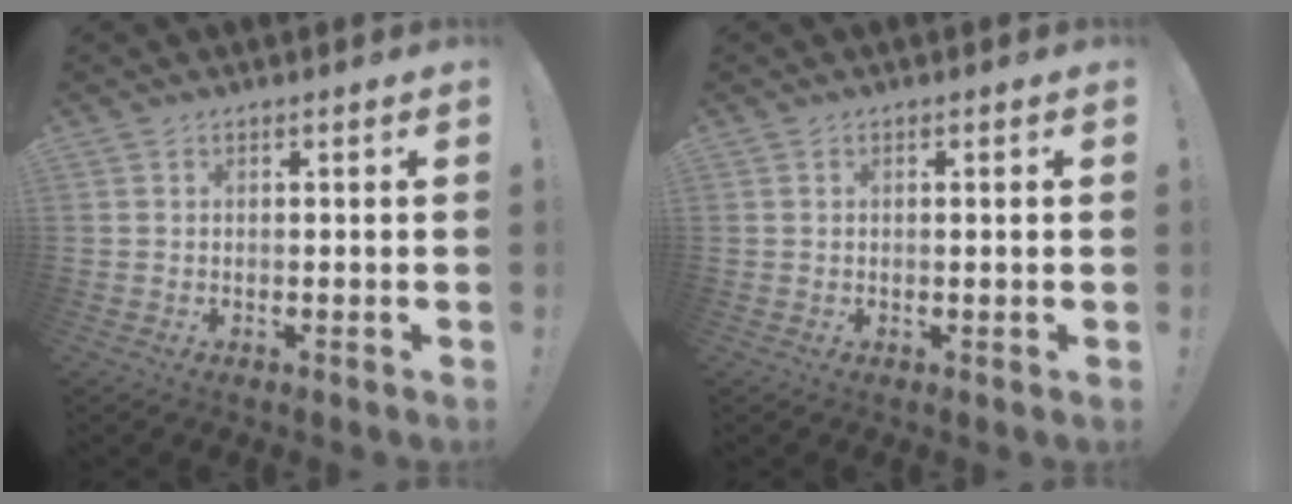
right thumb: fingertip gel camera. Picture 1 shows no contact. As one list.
[{"total": 0.7, "force": [0.1, 0.1, 0.7], "torque": [-0.012, -0.001, 0.002]}]